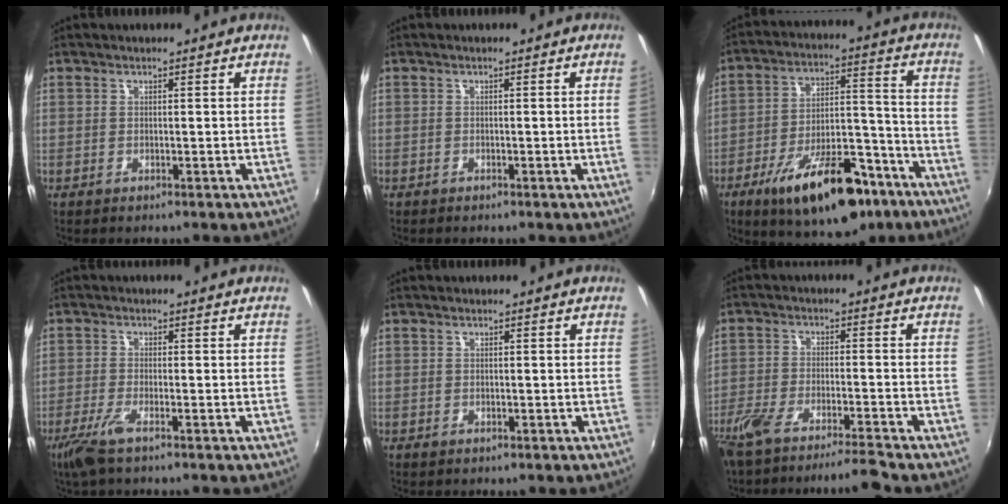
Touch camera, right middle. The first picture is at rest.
{"total": 1.1, "force": [-0.1, -0.7, 0.9], "torque": [-0.006, -0.007, -0.001]}
{"total": 20.9, "force": [-13.1, 8.1, 14.1], "torque": [-0.230, -0.002, -0.192]}
{"total": 4.9, "force": [-3.2, 0.6, 3.7], "torque": [-0.091, -0.013, -0.063]}
{"total": 0.0}
{"total": 9.2, "force": [-8.0, -0.2, 4.4], "torque": [-0.102, -0.017, -0.143]}